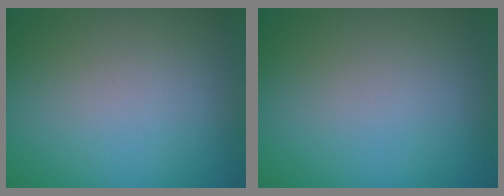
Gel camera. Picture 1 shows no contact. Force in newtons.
{"total": 0.0}